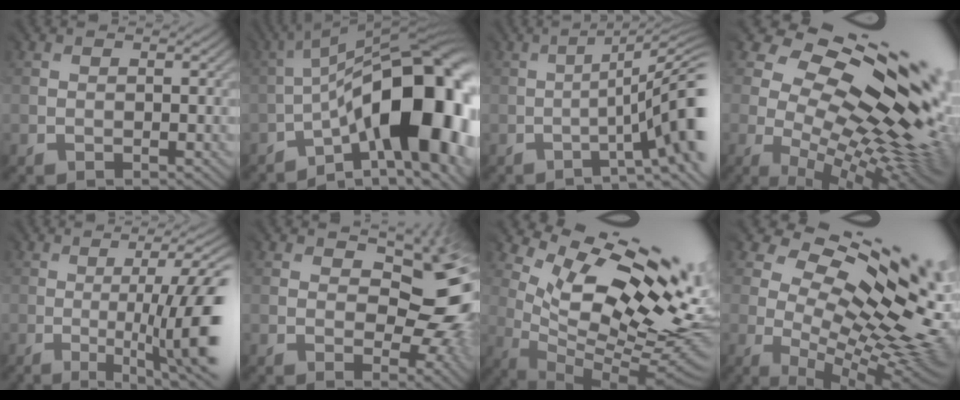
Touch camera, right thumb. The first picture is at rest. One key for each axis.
{"total": 18.3, "fx": -6.6, "fy": 7.7, "fz": 15.2, "tx": -0.194, "ty": 0.017, "tz": -0.112}
{"total": 10.7, "fx": -3.1, "fy": 2.3, "fz": 9.9, "tx": -0.121, "ty": 0.003, "tz": -0.047}
{"total": 18.0, "fx": 5.3, "fy": 9.3, "fz": 14.4, "tx": -0.239, "ty": 0.017, "tz": 0.107}
{"total": 13.1, "fx": -2.9, "fy": 3.3, "fz": 12.4, "tx": -0.159, "ty": 0.003, "tz": -0.030}
{"total": 14.0, "fx": 1.8, "fy": 8.6, "fz": 10.9, "tx": -0.113, "ty": -0.007, "tz": 0.044}
{"total": 15.6, "fx": 7.9, "fy": 5.5, "fz": 12.2, "tx": -0.204, "ty": 0.015, "tz": 0.143}
{"total": 17.2, "fx": 4.6, "fy": 9.1, "fz": 13.8, "tx": -0.204, "ty": 0.003, "tz": 0.117}